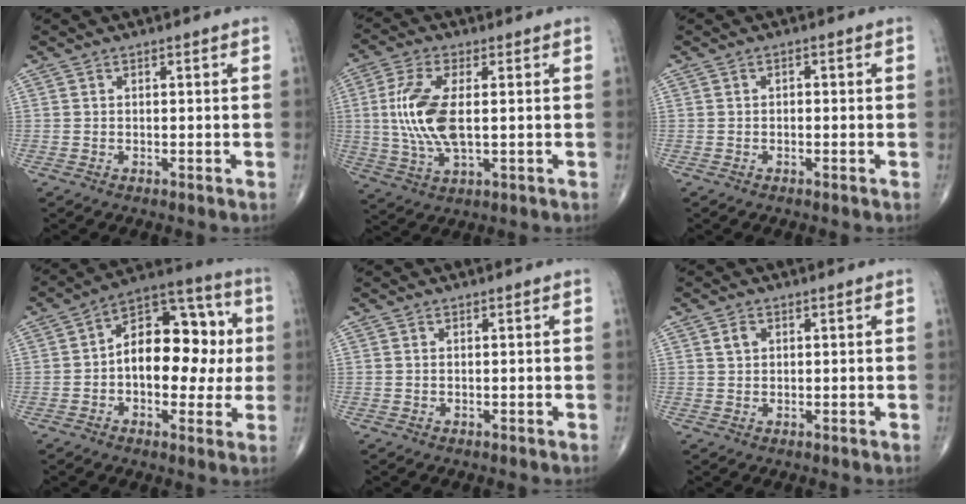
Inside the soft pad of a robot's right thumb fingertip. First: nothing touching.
{"total": 11.5, "force": [0.7, 4.9, 10.4], "torque": [-0.228, -0.004, 0.017]}
{"total": 0.8, "force": [-0.2, 0.6, 0.5], "torque": [0.000, 0.004, -0.007]}
{"total": 17.6, "force": [0.2, 10.6, 14.0], "torque": [-0.162, 0.041, -0.003]}
{"total": 0.0}
{"total": 1.9, "force": [0.8, 1.4, 1.1], "torque": [-0.016, 0.001, 0.014]}